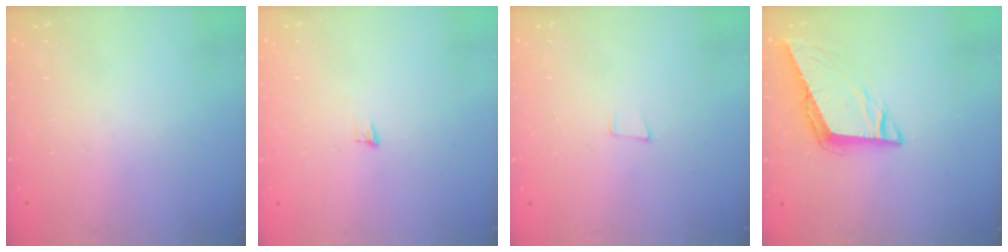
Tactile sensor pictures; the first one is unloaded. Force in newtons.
{"total": 3.9, "press": 3.8, "slide": 0.9}
{"total": 4.6, "press": 3.6, "slide": 2.9}
{"total": 8.7, "press": 8.4, "slide": 2.1}